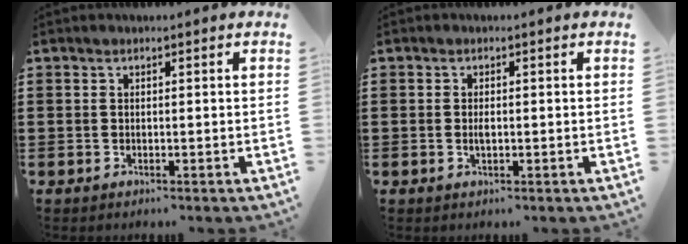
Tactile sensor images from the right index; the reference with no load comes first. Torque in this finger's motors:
{"motor_torque": [2.14, 0.00, 0.17, 0.06]}